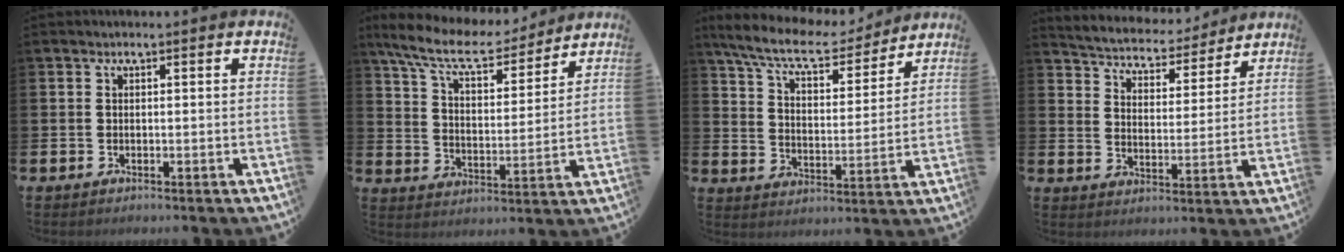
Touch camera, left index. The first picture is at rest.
{"total": 9.9, "force": [8.8, 2.2, 3.9], "torque": [-0.110, -0.053, 0.152]}
{"total": 9.2, "force": [8.2, 1.9, 3.8], "torque": [-0.104, -0.050, 0.139]}
{"total": 5.6, "force": [5.5, 1.1, 0.7], "torque": [-0.046, -0.045, 0.092]}